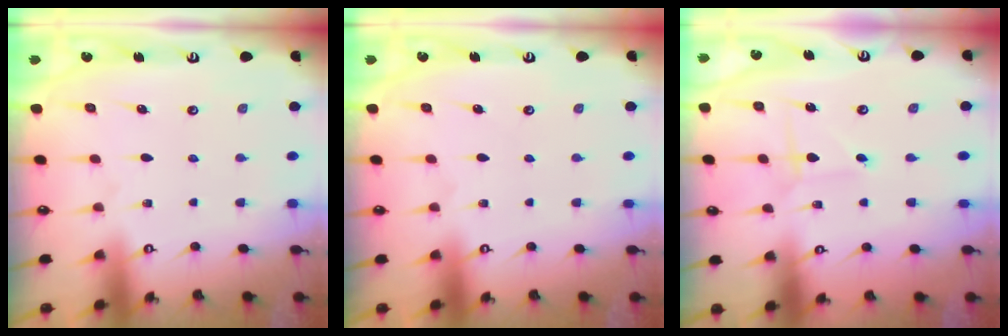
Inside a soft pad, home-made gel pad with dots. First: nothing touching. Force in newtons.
{"total": 0.0}
{"total": 2.2, "press": 2.1, "slide": 0.3}